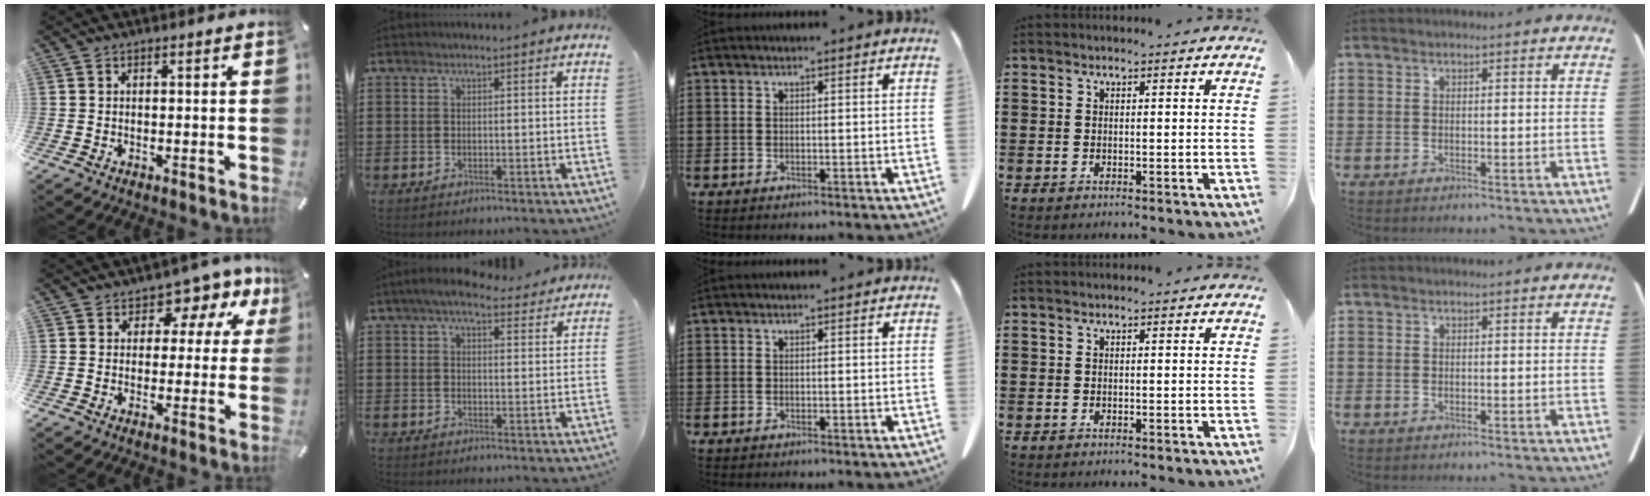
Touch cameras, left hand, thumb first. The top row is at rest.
{"thumb": {"total": 8.0, "force": [3.7, 5.5, 4.5], "torque": [-0.058, -0.026, 0.060]}, "index": {"total": 5.4, "force": [4.5, 1.3, 2.8], "torque": [-0.065, -0.006, 0.081]}}